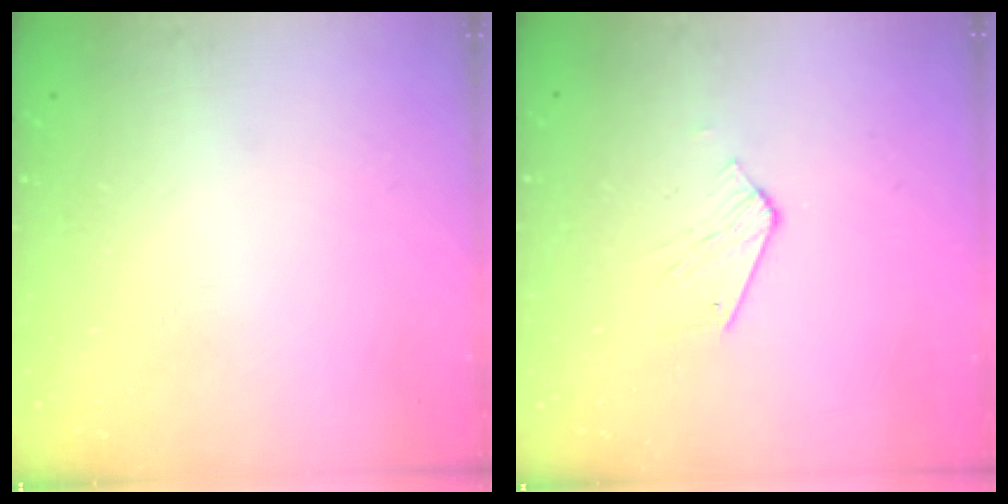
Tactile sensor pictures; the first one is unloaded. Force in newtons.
{"total": 2.6, "press": 2.6, "slide": 0.2}